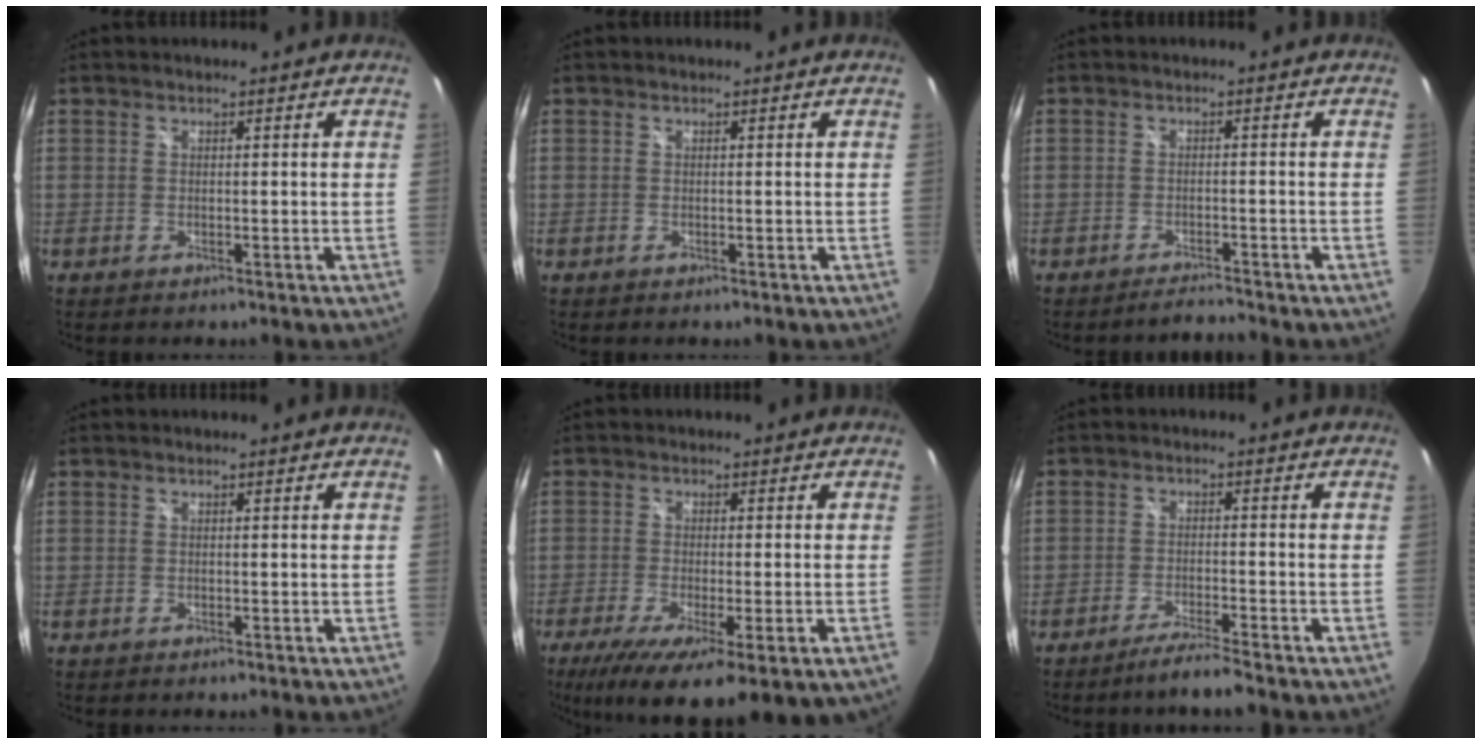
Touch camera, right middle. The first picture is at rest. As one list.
[{"total": 0.0}, {"total": 2.4, "force": [-2.4, -0.2, 0.1], "torque": [-0.014, -0.004, -0.042]}, {"total": 0.0}, {"total": 12.6, "force": [-6.2, 2.3, 10.7], "torque": [-0.197, -0.049, -0.095]}, {"total": 4.2, "force": [-3.7, -0.5, 1.9], "torque": [-0.057, -0.004, -0.069]}]